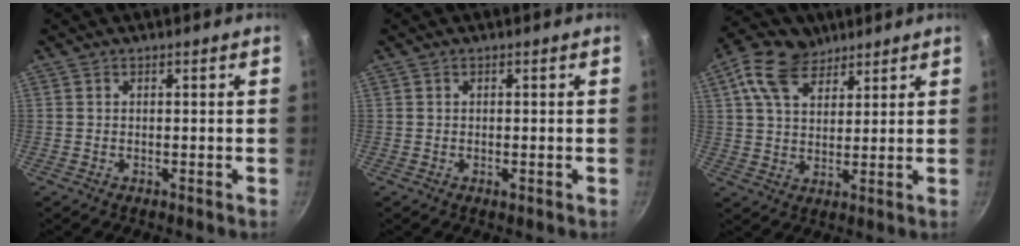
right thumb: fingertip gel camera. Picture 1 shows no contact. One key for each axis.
{"total": 0.6, "fx": -0.3, "fy": 0.3, "fz": 0.5, "tx": -0.007, "ty": 0.000, "tz": -0.004}
{"total": 10.9, "fx": 6.1, "fy": 6.8, "fz": 5.8, "tx": -0.091, "ty": -0.011, "tz": 0.104}